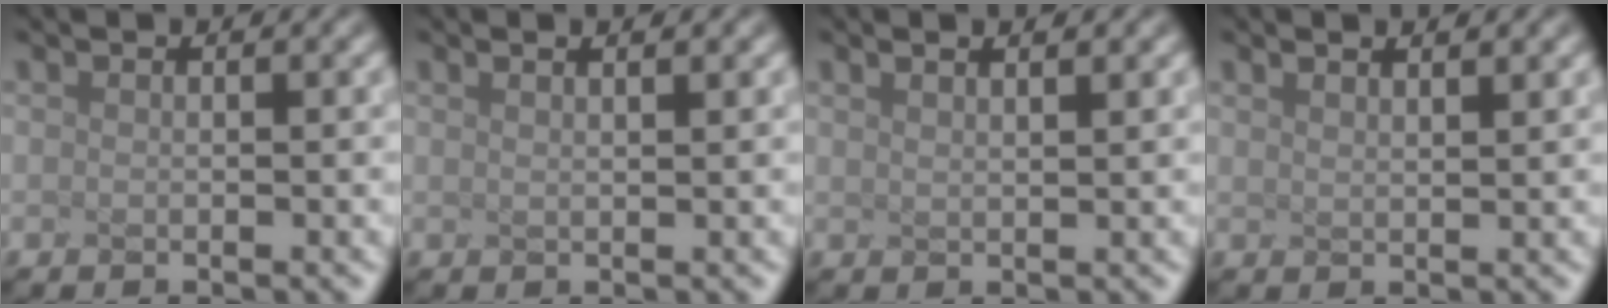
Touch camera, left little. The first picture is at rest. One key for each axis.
{"total": 1.9, "fx": 1.2, "fy": 0.6, "fz": 1.3, "tx": -0.013, "ty": 0.026, "tz": 0.007}
{"total": 2.0, "fx": 1.4, "fy": 0.5, "fz": 1.3, "tx": -0.012, "ty": 0.023, "tz": 0.012}
{"total": 1.7, "fx": 1.4, "fy": 0.4, "fz": 0.9, "tx": -0.008, "ty": 0.020, "tz": 0.015}